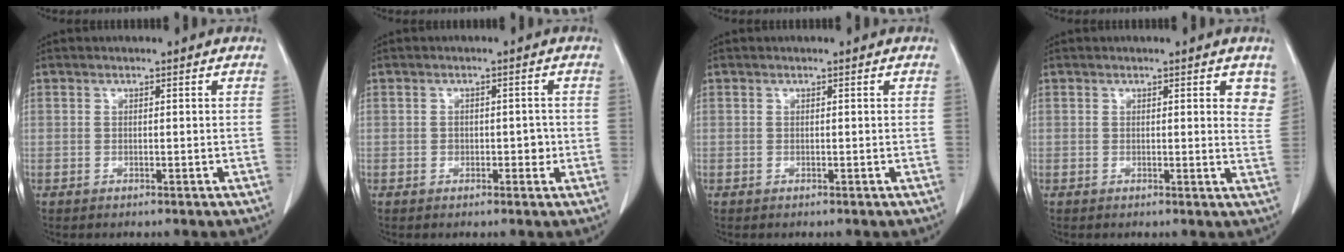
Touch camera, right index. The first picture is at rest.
{"total": 2.3, "force": [-0.5, 1.5, 1.6], "torque": [-0.018, 0.004, -0.004]}
{"total": 0.0}
{"total": 3.9, "force": [2.5, 1.1, 2.8], "torque": [-0.020, -0.010, 0.018]}